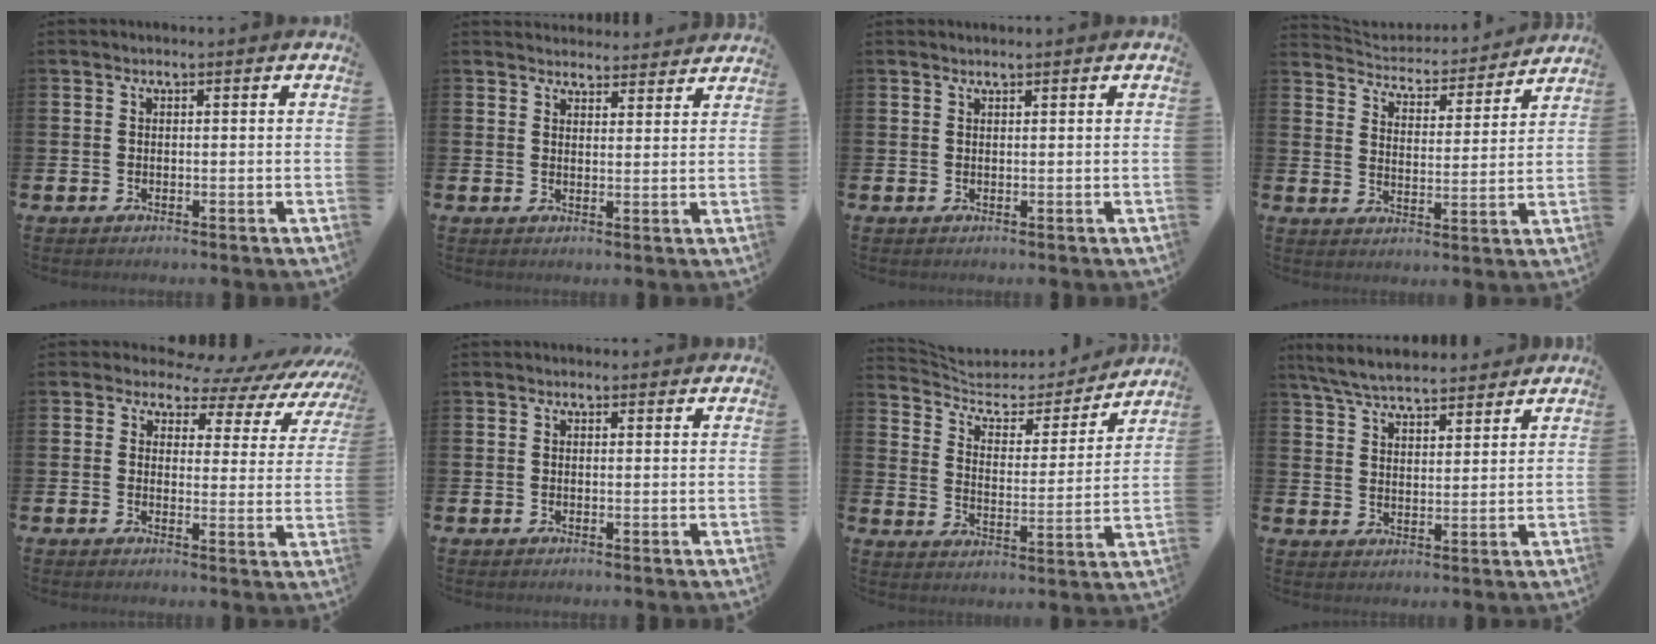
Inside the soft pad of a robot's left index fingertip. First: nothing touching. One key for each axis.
{"total": 3.6, "fx": 3.5, "fy": 0.7, "fz": -0.2, "tx": 0.006, "ty": -0.023, "tz": 0.064}
{"total": 0.8, "fx": 0.7, "fy": -0.1, "fz": -0.1, "tx": 0.009, "ty": -0.005, "tz": 0.013}
{"total": 4.5, "fx": 4.3, "fy": 1.1, "fz": 0.1, "tx": -0.035, "ty": -0.043, "tz": 0.069}
{"total": 3.7, "fx": 2.3, "fy": 2.6, "fz": 1.3, "tx": -0.025, "ty": -0.028, "tz": 0.023}
{"total": 0.5, "fx": 0.5, "fy": 0.2, "fz": 0.1, "tx": 0.008, "ty": -0.001, "tz": 0.006}
{"total": 6.5, "fx": 5.8, "fy": 2.4, "fz": 1.7, "tx": -0.063, "ty": -0.046, "tz": 0.095}
{"total": 6.3, "fx": 6.1, "fy": 1.0, "fz": 1.4, "tx": -0.053, "ty": -0.024, "tz": 0.111}